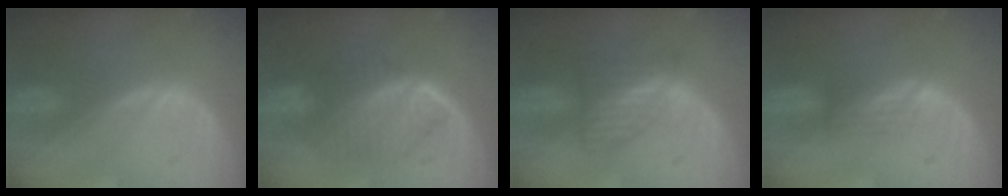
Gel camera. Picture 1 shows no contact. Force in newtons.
{"total": 7.3, "press": 7.3, "slide": 0.2}
{"total": 6.3, "press": 5.6, "slide": 2.8}
{"total": 2.4, "press": 1.9, "slide": 1.5}